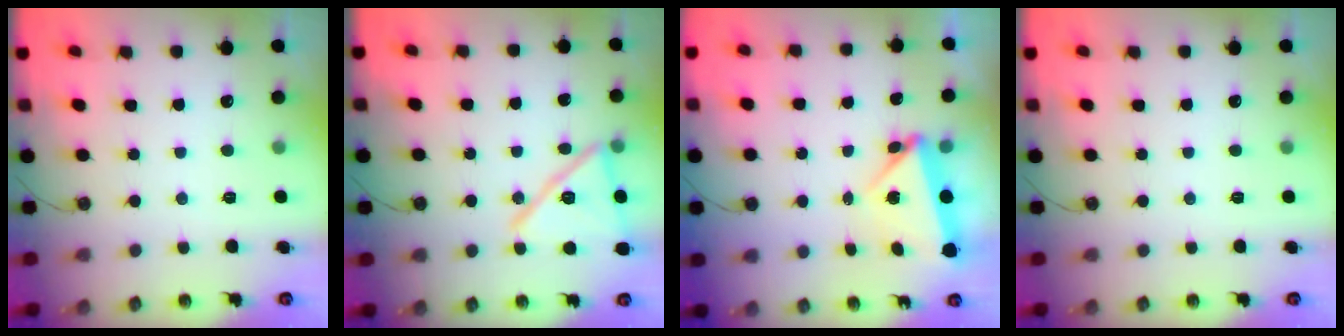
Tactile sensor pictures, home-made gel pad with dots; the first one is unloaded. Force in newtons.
{"total": 17.8, "press": 16.7, "slide": 6.1}
{"total": 6.9, "press": 6.8, "slide": 1.0}
{"total": 0.0}